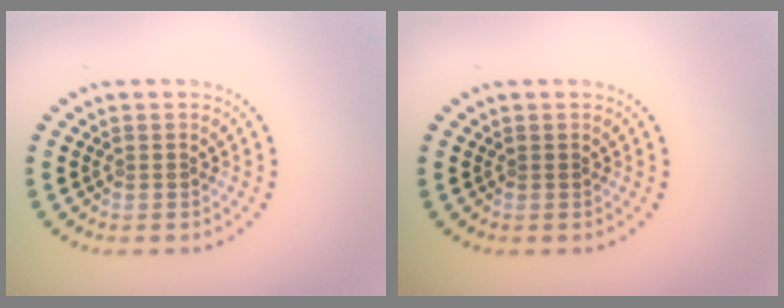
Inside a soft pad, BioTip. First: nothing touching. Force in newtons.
{"total": 0.0}